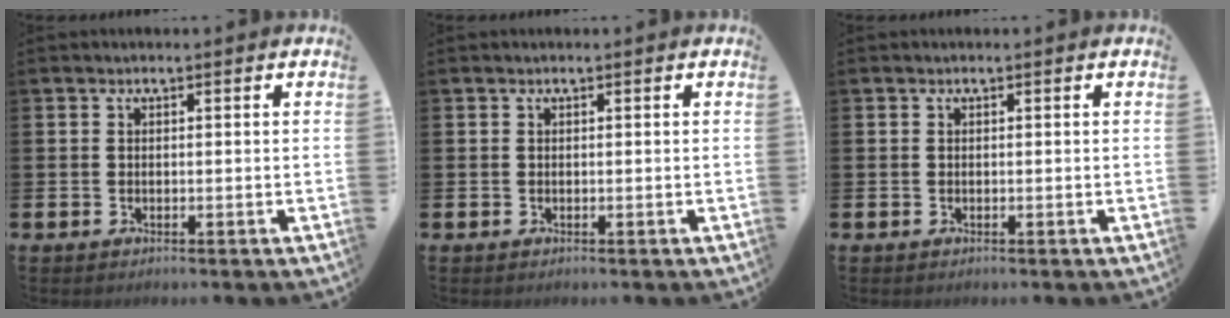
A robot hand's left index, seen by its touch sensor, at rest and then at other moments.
{"total": 0.0}
{"total": 0.0}